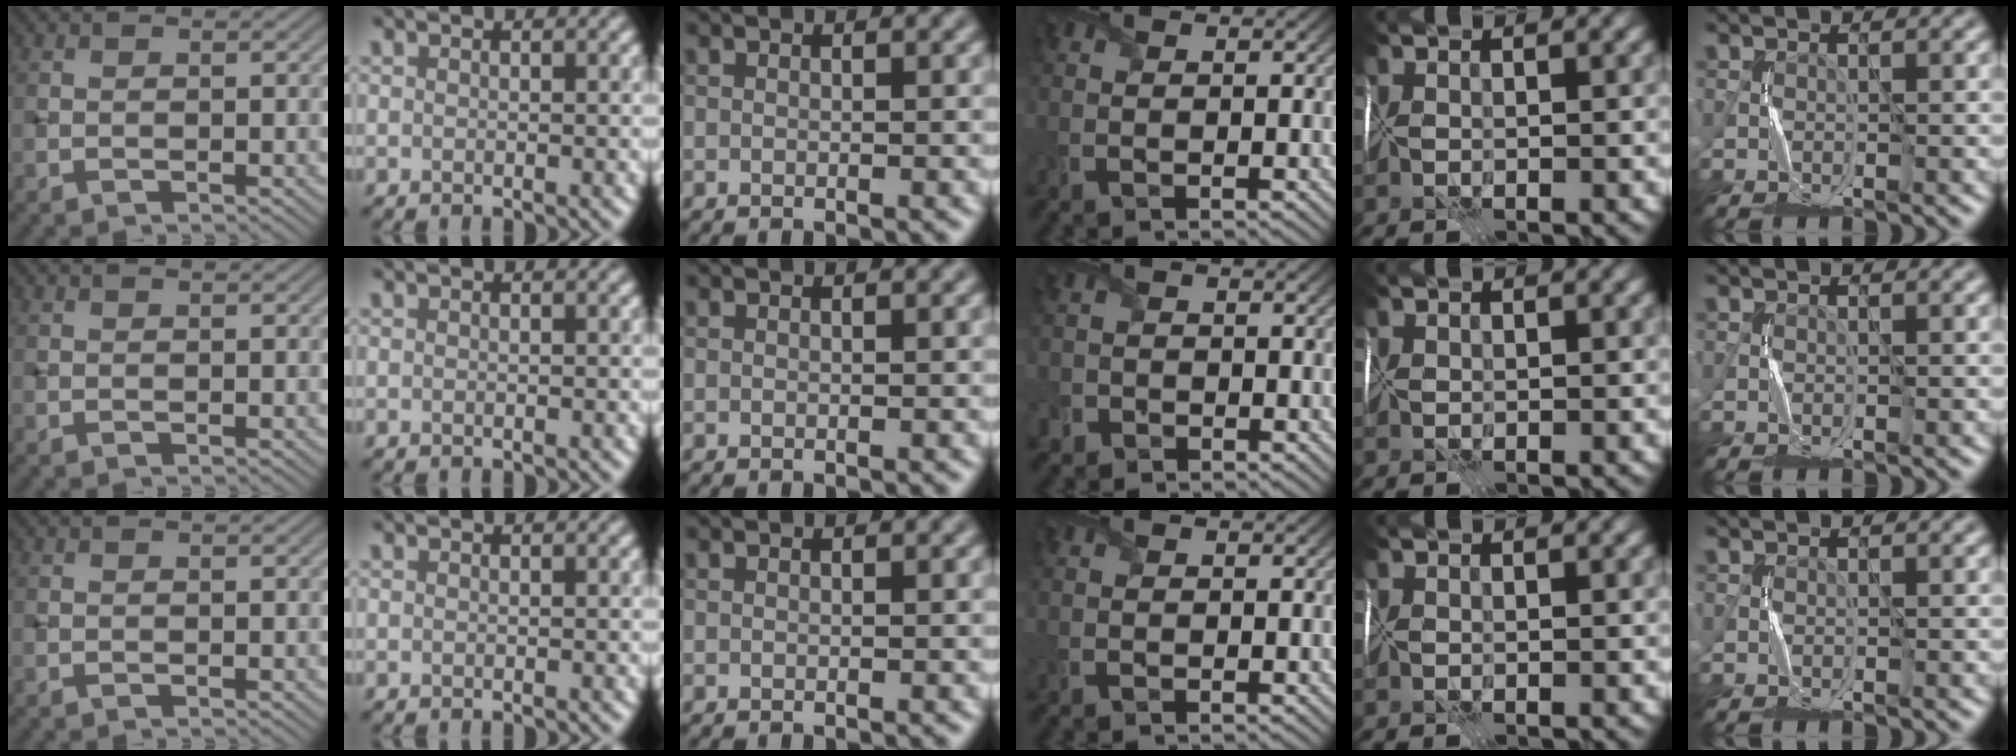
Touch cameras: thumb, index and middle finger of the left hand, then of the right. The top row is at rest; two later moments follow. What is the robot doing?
{"motion": "fold", "object": "wrapping paper"}